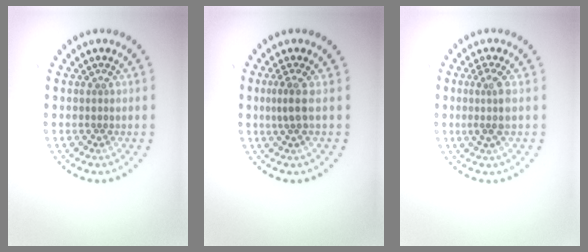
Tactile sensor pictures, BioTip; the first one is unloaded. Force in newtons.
{"total": 1.8, "press": 1.3, "slide": 1.2}
{"total": 2.1, "press": 1.7, "slide": 1.3}